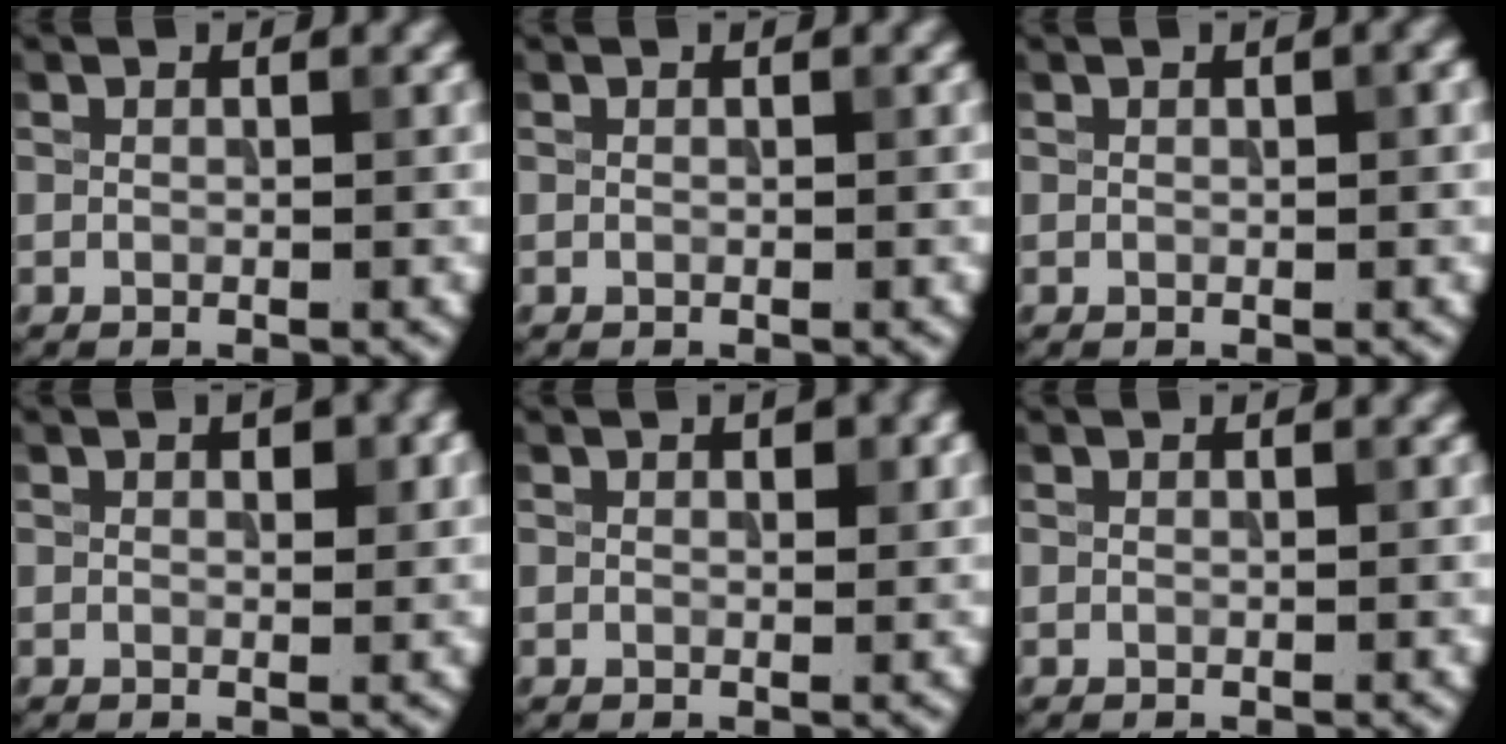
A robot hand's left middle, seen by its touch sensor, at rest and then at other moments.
{"total": 0.0}
{"total": 0.9, "force": [0.3, 0.2, 0.8], "torque": [-0.010, 0.004, 0.005]}
{"total": 2.0, "force": [0.7, 1.0, 1.6], "torque": [-0.015, 0.000, 0.010]}
{"total": 1.6, "force": [0.6, 0.8, 1.3], "torque": [-0.012, -0.001, 0.010]}
{"total": 0.0}